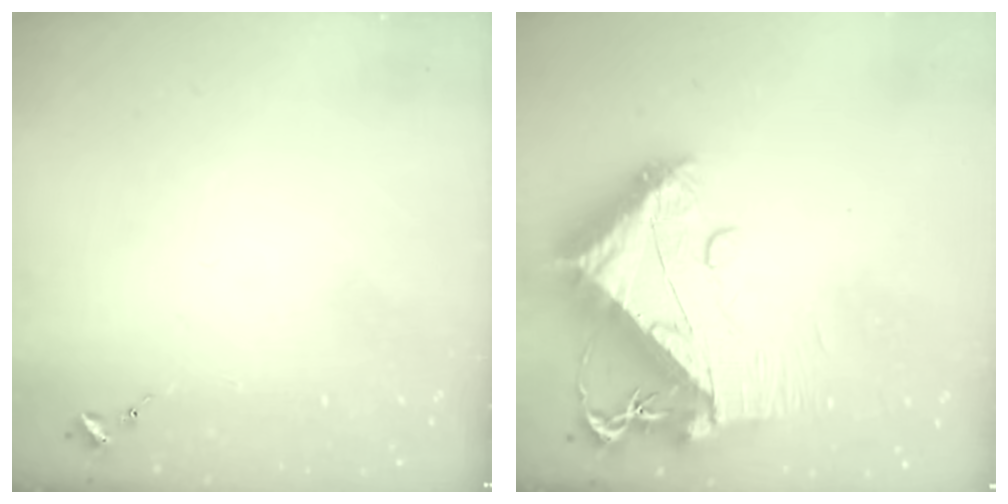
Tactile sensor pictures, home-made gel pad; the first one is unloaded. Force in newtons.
{"total": 16.5, "press": 16.4, "slide": 1.8}